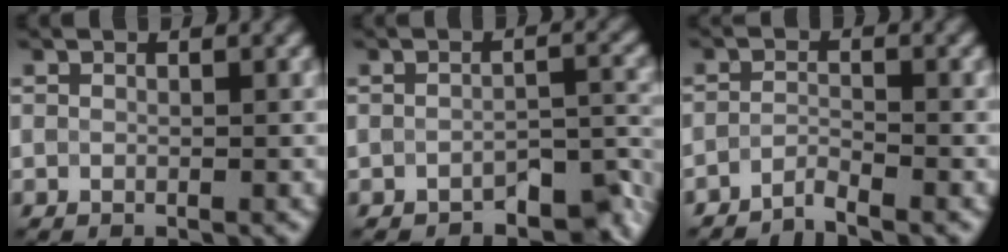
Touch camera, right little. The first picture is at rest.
{"total": 4.6, "force": [-4.0, 1.5, 1.7], "torque": [-0.018, 0.000, -0.055]}
{"total": 2.1, "force": [-2.1, -0.2, -0.3], "torque": [0.007, -0.001, -0.047]}